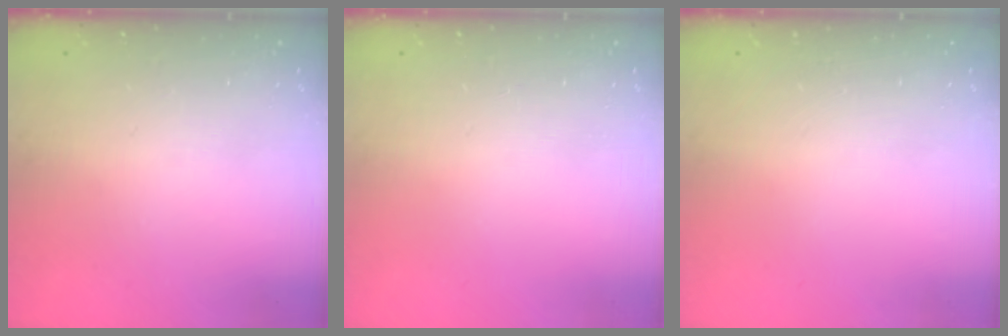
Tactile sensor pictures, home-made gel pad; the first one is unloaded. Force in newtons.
{"total": 0.0}
{"total": 0.0}